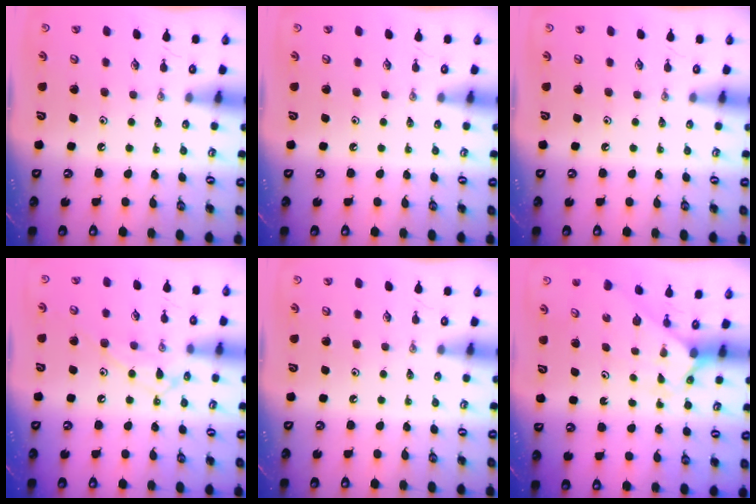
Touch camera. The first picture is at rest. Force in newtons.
{"total": 0.0}
{"total": 0.0}
{"total": 11.4, "press": 11.4, "slide": 0.8}
{"total": 0.0}
{"total": 2.1, "press": 2.1, "slide": 0.2}